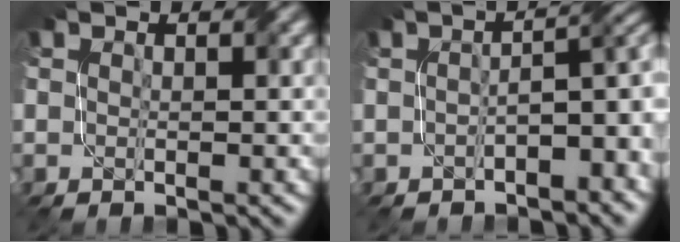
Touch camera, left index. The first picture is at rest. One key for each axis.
{"total": 4.8, "fx": -1.6, "fy": 1.7, "fz": 4.2, "tx": -0.049, "ty": 0.009, "tz": -0.030}